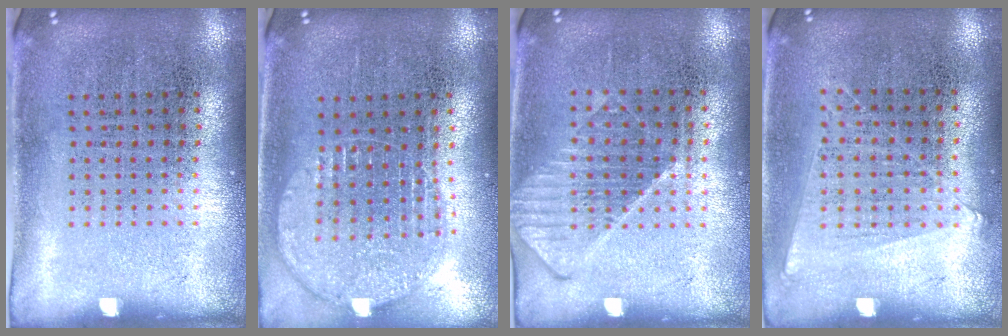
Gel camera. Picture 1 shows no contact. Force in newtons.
{"total": 1.3, "press": 1.2, "slide": 0.5}
{"total": 1.1, "press": 1.0, "slide": 0.5}
{"total": 1.1, "press": 1.0, "slide": 0.4}